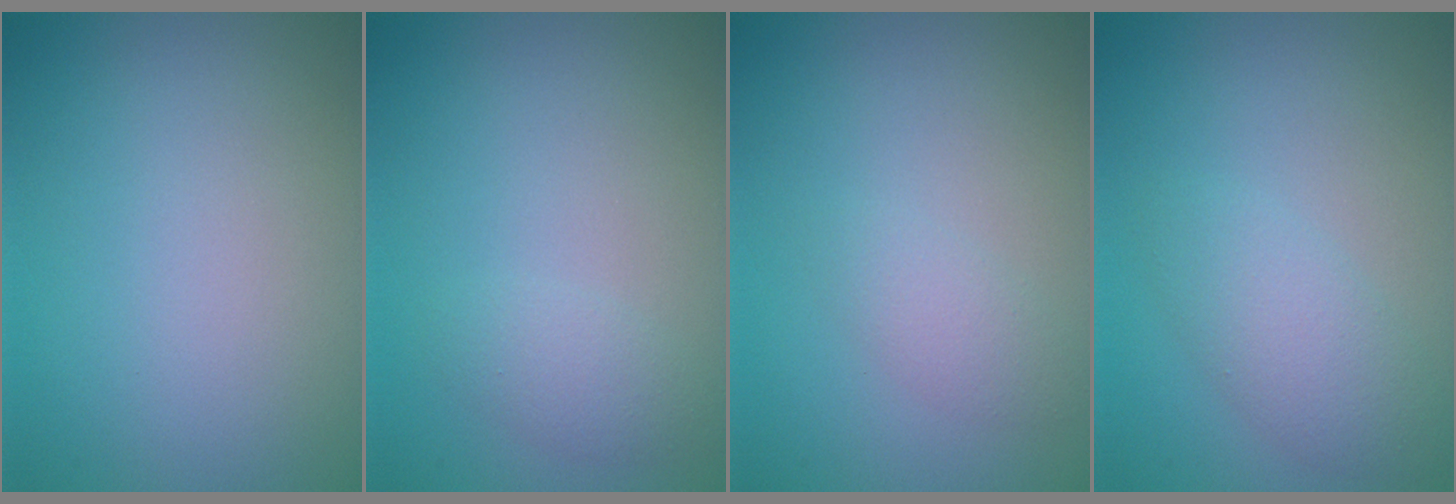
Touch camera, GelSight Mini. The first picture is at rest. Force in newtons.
{"total": 1.5, "press": 1.5, "slide": 0.1}
{"total": 1.4, "press": 1.4, "slide": 0.1}
{"total": 2.7, "press": 2.7, "slide": 0.1}